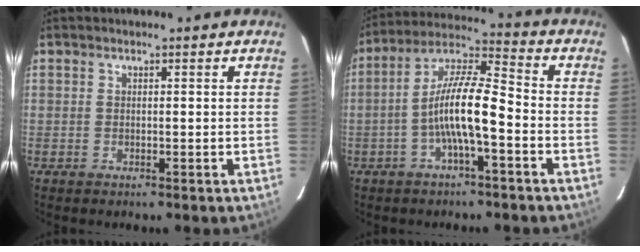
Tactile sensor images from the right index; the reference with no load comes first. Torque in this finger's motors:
{"motor_torque": [1.28, -0.86, 0.86, 0.21]}